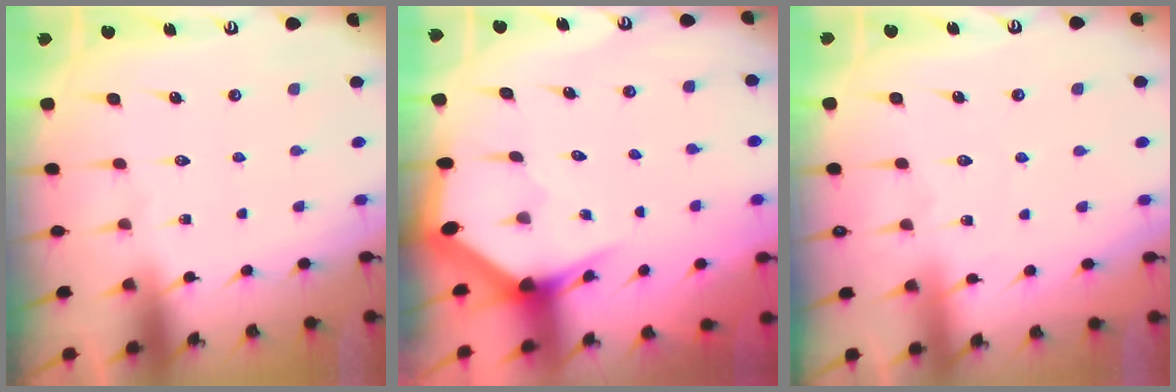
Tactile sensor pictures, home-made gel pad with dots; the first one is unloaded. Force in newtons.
{"total": 3.1, "press": 3.1, "slide": 0.0}
{"total": 3.4, "press": 3.4, "slide": 0.5}